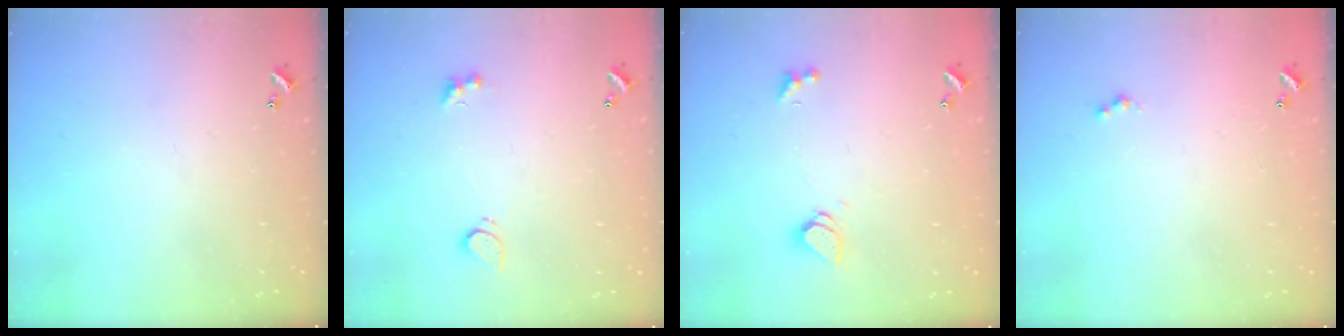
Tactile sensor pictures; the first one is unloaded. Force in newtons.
{"total": 3.1, "press": 2.8, "slide": 1.3}
{"total": 1.6, "press": 1.5, "slide": 0.4}
{"total": 0.8, "press": 0.5, "slide": 0.5}